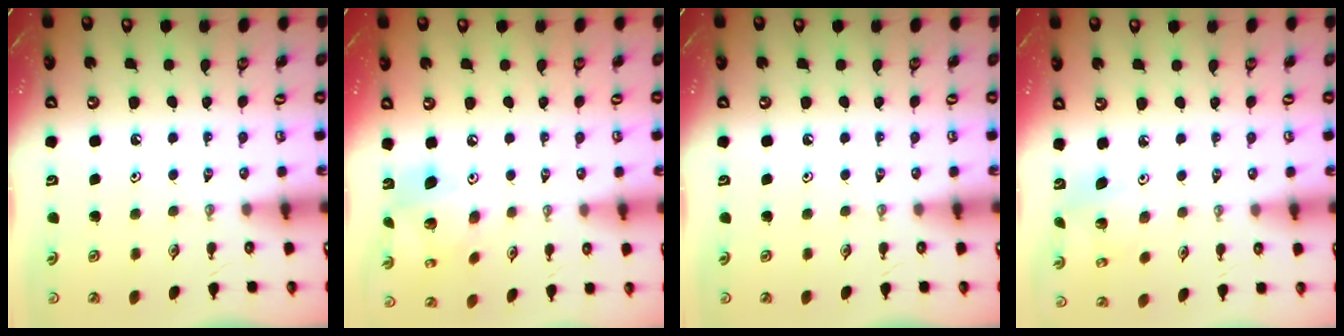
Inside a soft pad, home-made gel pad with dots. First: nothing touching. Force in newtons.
{"total": 12.3, "press": 12.2, "slide": 1.1}
{"total": 0.0}
{"total": 4.6, "press": 4.6, "slide": 0.3}